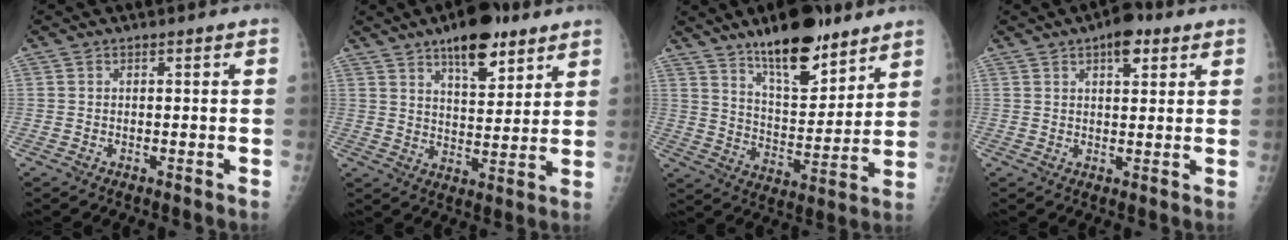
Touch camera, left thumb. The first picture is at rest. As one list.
[{"total": 12.2, "force": [7.9, 4.9, 8.0], "torque": [-0.093, -0.043, 0.122]}, {"total": 16.2, "force": [11.6, 5.8, 9.7], "torque": [-0.118, -0.078, 0.195]}, {"total": 5.9, "force": [3.3, 2.6, 4.1], "torque": [-0.042, -0.009, 0.042]}]